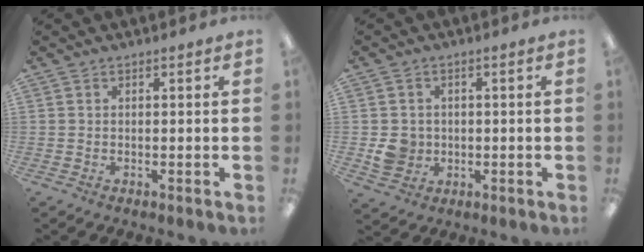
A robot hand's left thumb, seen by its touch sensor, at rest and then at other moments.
{"total": 5.4, "force": [-0.6, 5.0, 1.8], "torque": [-0.026, 0.006, -0.009]}